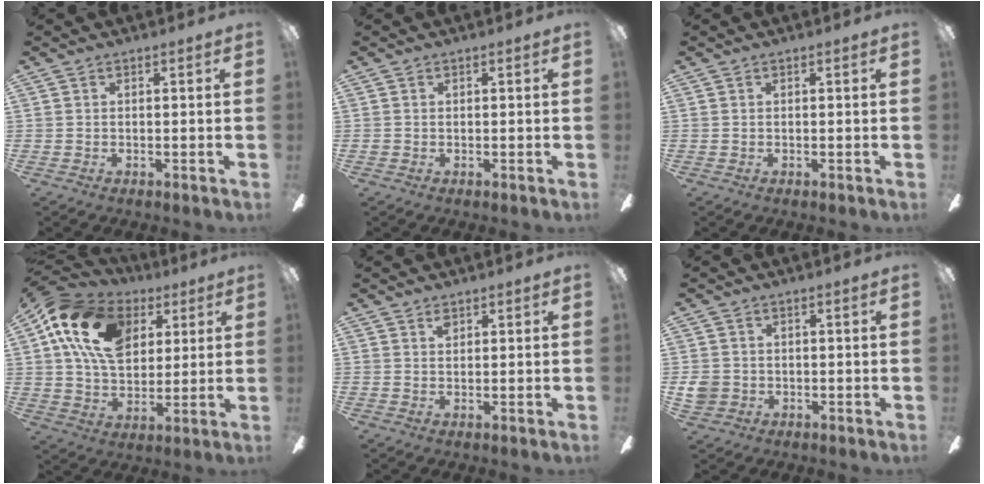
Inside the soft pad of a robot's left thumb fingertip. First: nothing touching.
{"total": 0.7, "force": [0.1, 0.6, 0.2], "torque": [-0.004, 0.005, 0.001]}
{"total": 0.0}
{"total": 18.6, "force": [7.3, 12.6, 11.5], "torque": [-0.219, 0.002, 0.136]}
{"total": 1.7, "force": [1.3, 0.9, 0.7], "torque": [-0.007, -0.004, 0.023]}
{"total": 3.9, "force": [-0.2, 3.7, 1.3], "torque": [-0.023, 0.004, -0.004]}